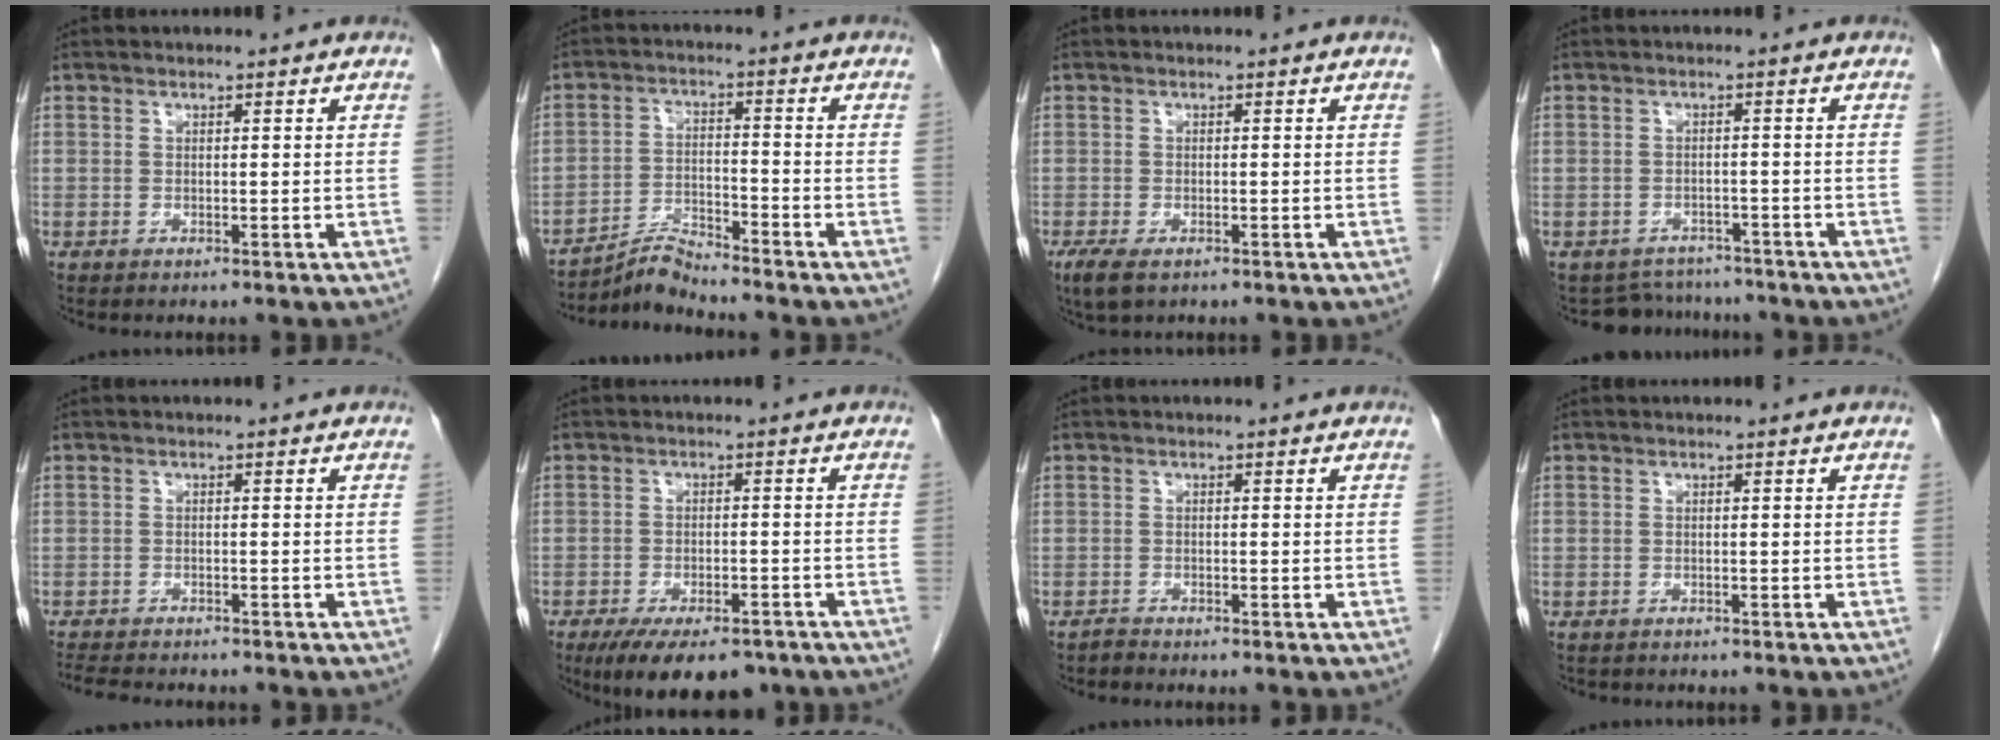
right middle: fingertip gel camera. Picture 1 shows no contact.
{"total": 4.5, "force": [-4.5, -0.7, 0.3], "torque": [-0.008, -0.011, -0.082]}
{"total": 3.4, "force": [-2.1, 1.3, 2.4], "torque": [-0.058, -0.012, -0.031]}
{"total": 5.6, "force": [-5.1, 2.1, -0.8], "torque": [0.013, 0.012, -0.067]}
{"total": 7.1, "force": [-6.4, 1.4, 2.7], "torque": [-0.047, -0.011, -0.098]}
{"total": 11.4, "force": [-8.5, 4.3, 6.3], "torque": [-0.096, -0.011, -0.124]}
{"total": 0.7, "force": [-0.7, 0.0, -0.1], "torque": [0.001, -0.002, -0.015]}
{"total": 1.5, "force": [-1.4, 0.5, 0.4], "torque": [-0.016, -0.005, -0.018]}